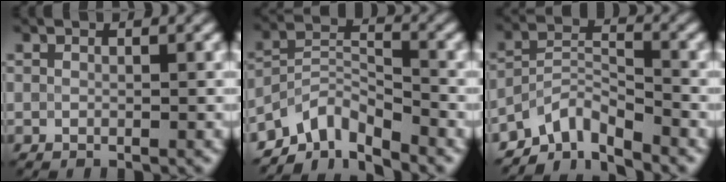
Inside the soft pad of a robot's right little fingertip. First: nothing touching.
{"total": 5.0, "force": [-4.0, 1.8, 2.2], "torque": [-0.026, 0.002, -0.086]}
{"total": 4.4, "force": [-3.8, 1.3, 1.9], "torque": [-0.024, 0.003, -0.079]}